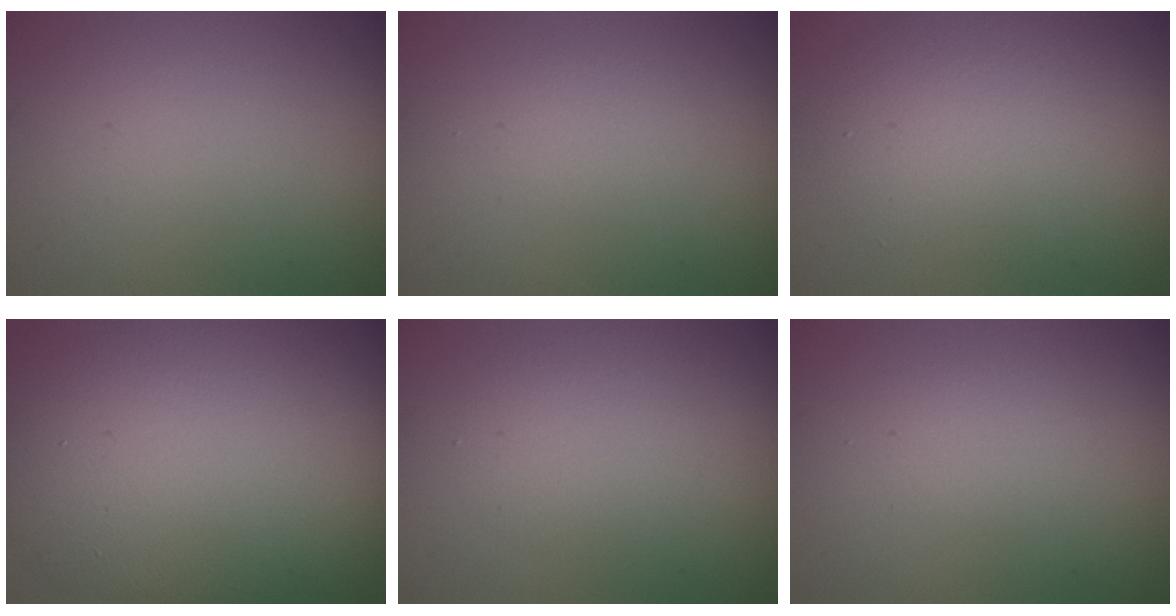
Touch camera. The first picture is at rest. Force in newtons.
{"total": 1.2, "press": 1.2, "slide": 0.0}
{"total": 4.8, "press": 4.8, "slide": 0.2}
{"total": 16.5, "press": 16.5, "slide": 0.9}
{"total": 2.9, "press": 2.9, "slide": 0.3}
{"total": 1.3, "press": 1.3, "slide": 0.1}